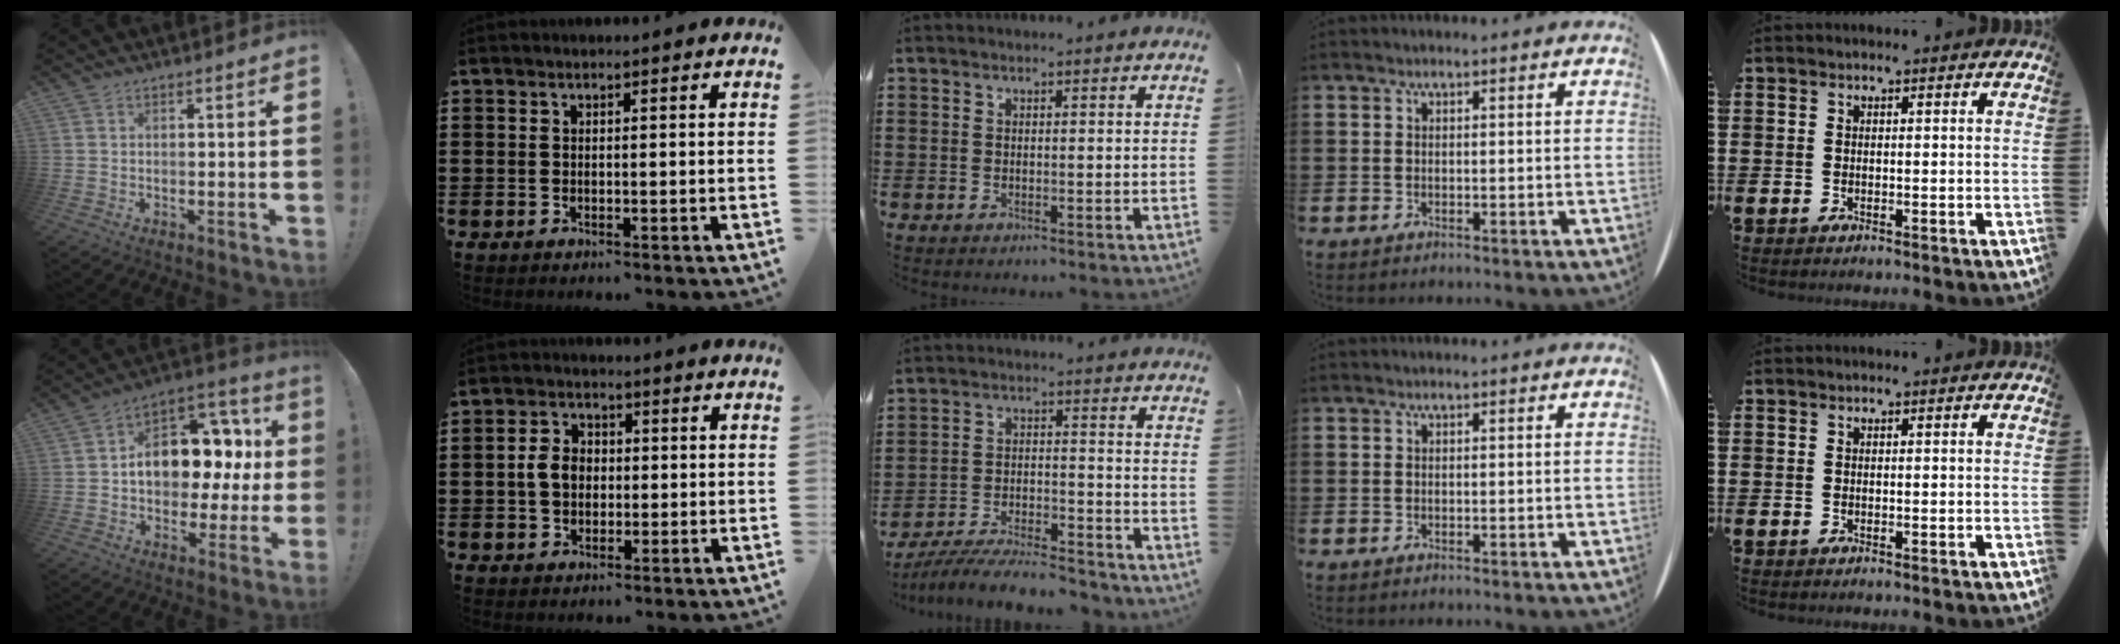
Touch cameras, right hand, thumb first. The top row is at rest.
{"thumb": {"total": 15.4, "force": [1.1, 10.9, 10.9], "torque": [-0.156, 0.001, 0.030]}, "index": {"total": 4.4, "force": [-0.2, 3.3, 2.9], "torque": [-0.070, 0.009, -0.009]}, "middle": {"total": 7.2, "force": [-6.8, 0.6, 2.2], "torque": [-0.041, 0.004, -0.132]}}